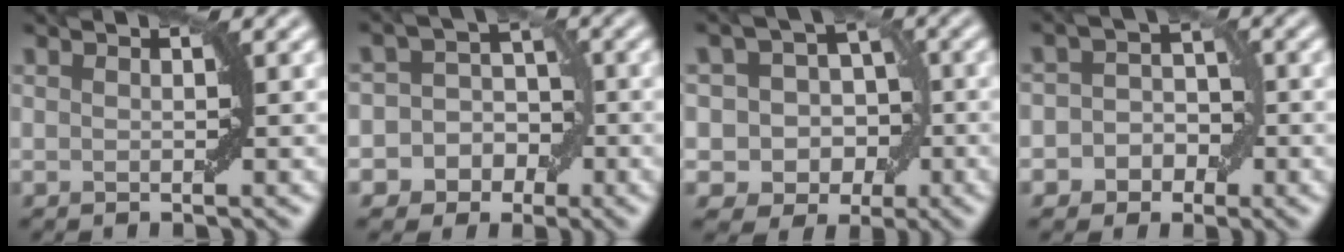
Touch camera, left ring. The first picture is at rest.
{"total": 6.7, "force": [-2.3, 6.2, 1.4], "torque": [-0.007, 0.025, -0.063]}
{"total": 7.0, "force": [-0.9, 6.4, 2.8], "torque": [-0.015, 0.028, -0.043]}
{"total": 3.9, "force": [-1.3, 3.4, 1.4], "torque": [0.016, 0.014, -0.034]}